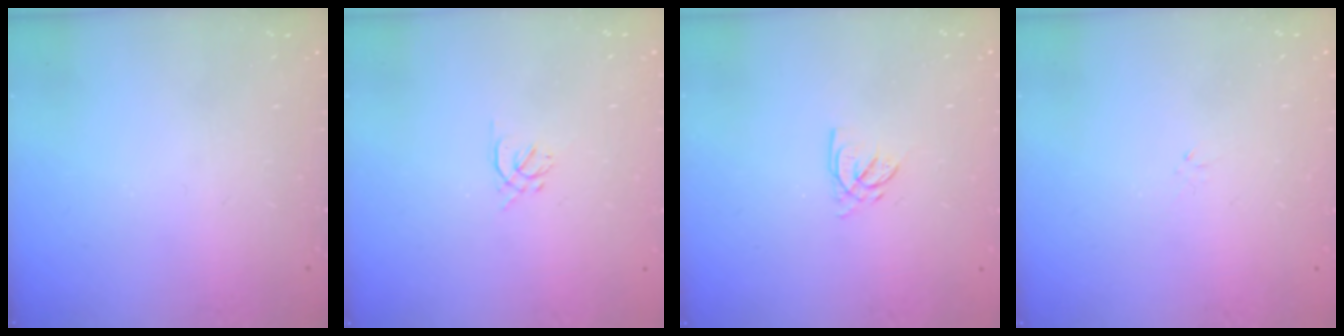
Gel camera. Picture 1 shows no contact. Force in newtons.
{"total": 1.6, "press": 1.5, "slide": 0.6}
{"total": 2.5, "press": 2.5, "slide": 0.3}
{"total": 0.0}